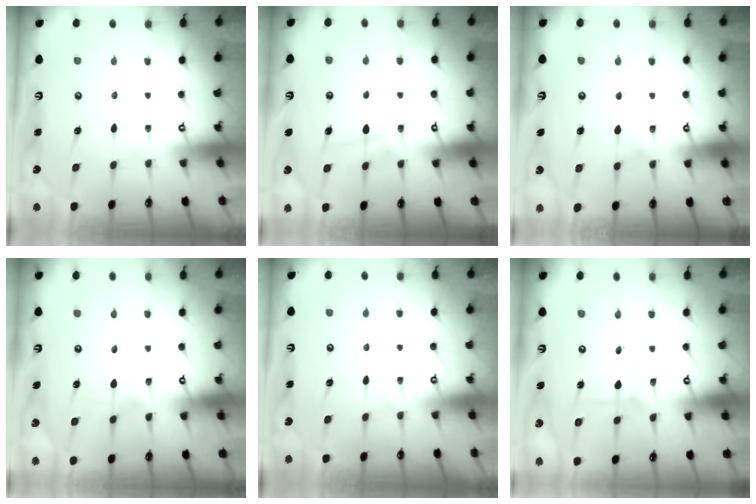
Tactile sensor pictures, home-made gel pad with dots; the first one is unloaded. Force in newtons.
{"total": 5.5, "press": 5.5, "slide": 0.8}
{"total": 6.4, "press": 6.4, "slide": 0.8}
{"total": 3.3, "press": 3.2, "slide": 0.5}
{"total": 0.0}
{"total": 2.7, "press": 2.7, "slide": 0.2}